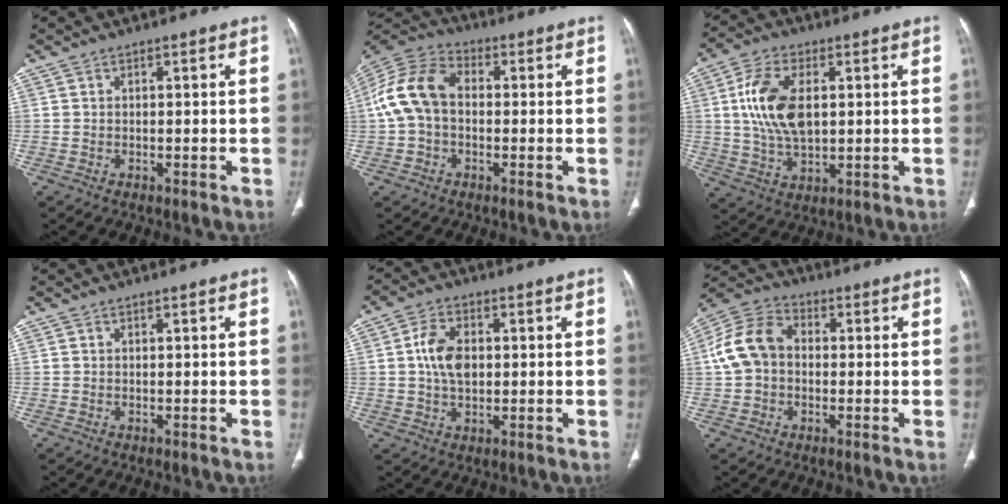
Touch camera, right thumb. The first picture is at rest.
{"total": 12.4, "force": [0.1, 8.7, 8.9], "torque": [-0.177, 0.035, -0.009]}
{"total": 12.5, "force": [2.1, 7.0, 10.1], "torque": [-0.196, -0.002, 0.042]}
{"total": 0.0}
{"total": 7.2, "force": [0.7, 4.7, 5.4], "torque": [-0.092, 0.004, 0.012]}
{"total": 10.4, "force": [0.1, 7.9, 6.7], "torque": [-0.128, 0.032, -0.010]}